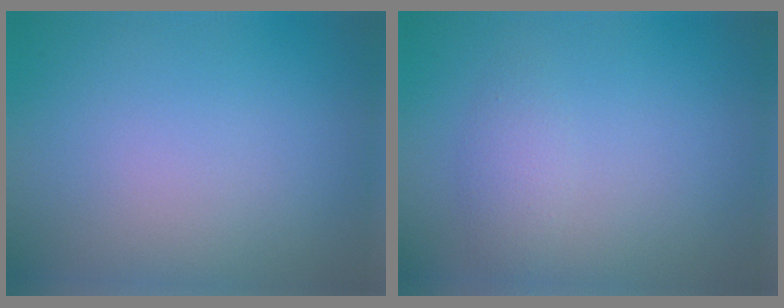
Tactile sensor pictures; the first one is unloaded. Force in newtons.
{"total": 1.5, "press": 1.5, "slide": 0.1}